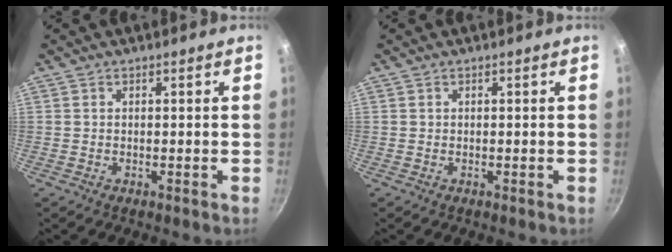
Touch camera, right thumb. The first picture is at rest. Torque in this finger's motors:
{"motor_torque": [-0.28, 0.11, 0.34, -0.20, -0.02]}